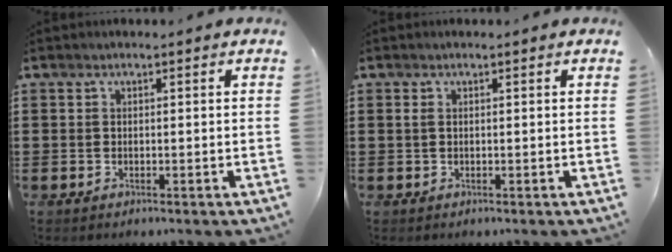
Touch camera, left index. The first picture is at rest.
{"total": 0.7, "force": [0.1, 0.3, 0.7], "torque": [-0.022, -0.002, 0.000]}